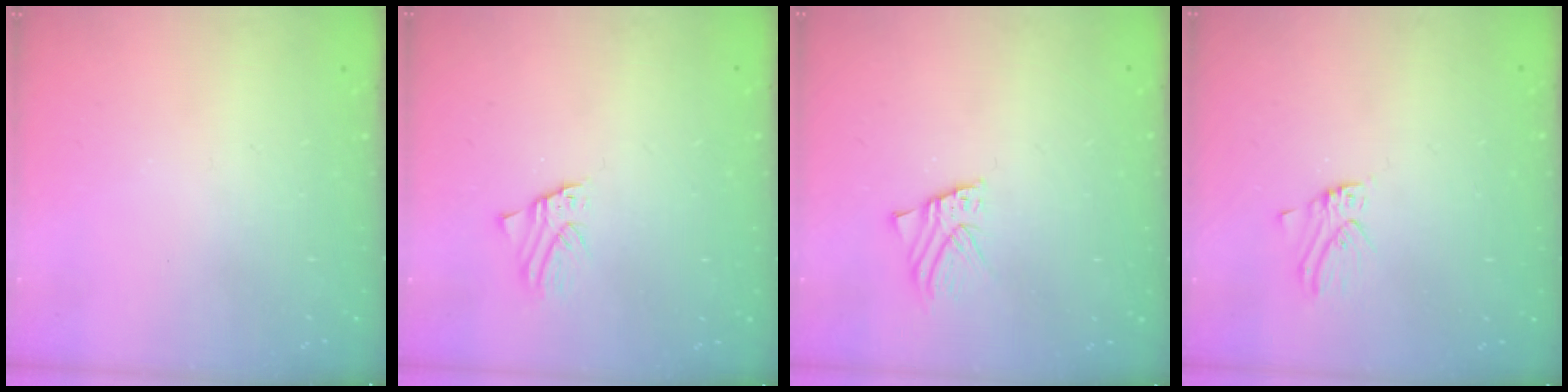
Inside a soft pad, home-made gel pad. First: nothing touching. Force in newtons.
{"total": 1.6, "press": 1.6, "slide": 0.3}
{"total": 2.1, "press": 2.1, "slide": 0.0}
{"total": 1.4, "press": 1.4, "slide": 0.1}